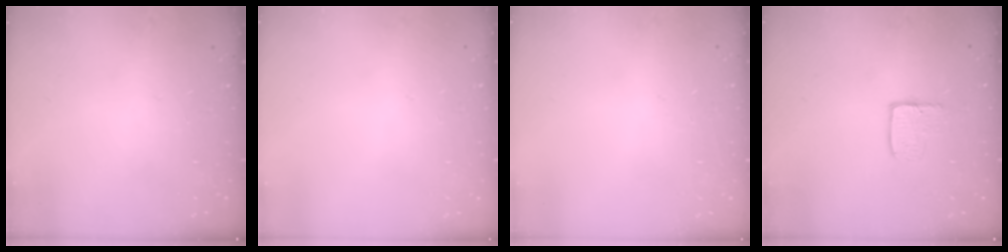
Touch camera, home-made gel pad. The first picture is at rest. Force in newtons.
{"total": 0.0}
{"total": 0.0}
{"total": 3.9, "press": 3.9, "slide": 0.4}